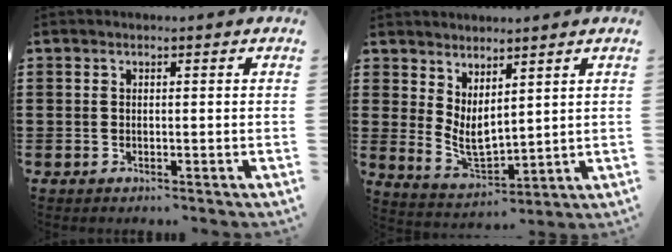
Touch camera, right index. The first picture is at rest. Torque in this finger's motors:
{"motor_torque": [1.04, 1.09, 0.12, 0.03]}